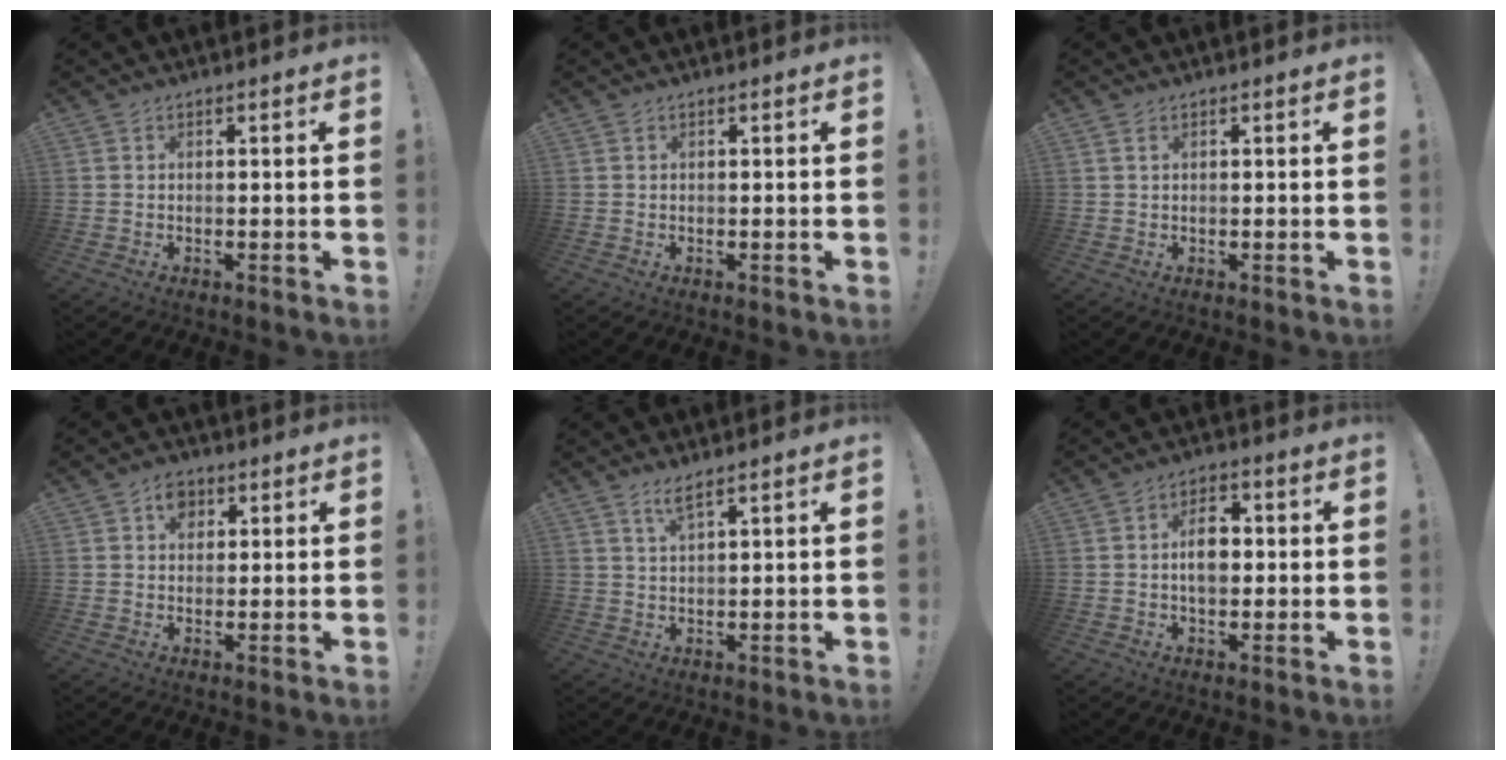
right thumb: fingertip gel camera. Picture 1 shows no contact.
{"total": 0.0}
{"total": 0.9, "force": [0.5, 0.5, 0.6], "torque": [-0.008, -0.001, 0.009]}
{"total": 4.8, "force": [1.9, 3.9, 2.2], "torque": [-0.025, -0.001, 0.032]}
{"total": 3.6, "force": [2.5, 0.4, 2.5], "torque": [-0.051, -0.008, 0.043]}
{"total": 7.5, "force": [0.2, 5.0, 5.6], "torque": [-0.085, 0.008, -0.002]}